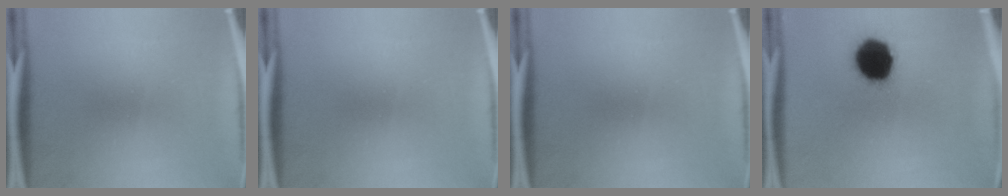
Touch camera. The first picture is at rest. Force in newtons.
{"total": 0.0}
{"total": 0.0}
{"total": 16.0}